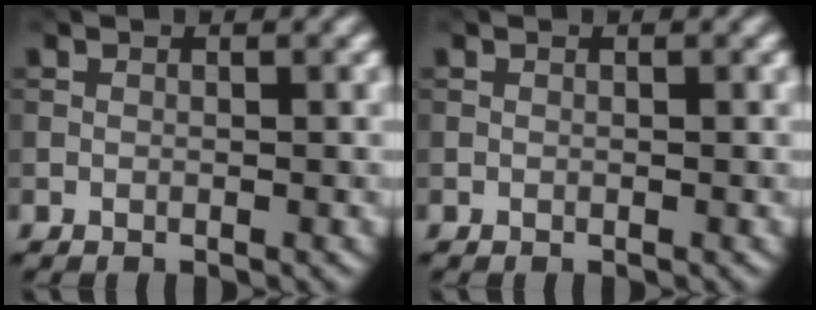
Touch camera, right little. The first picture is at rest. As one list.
[{"total": 0.0}]